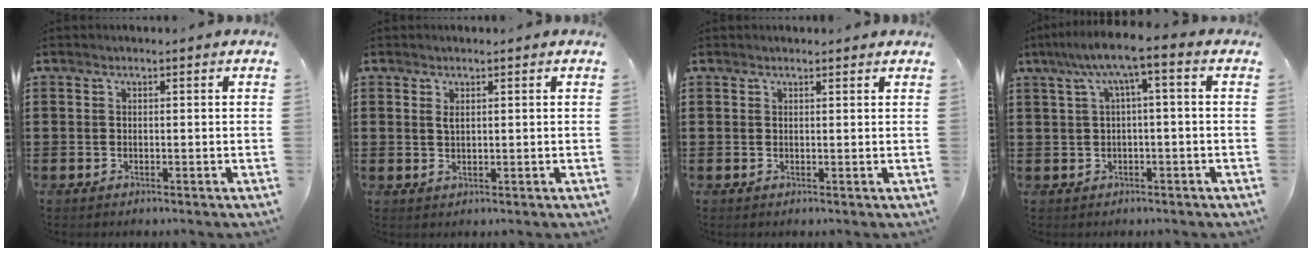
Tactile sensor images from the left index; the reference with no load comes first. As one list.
[{"total": 1.3, "force": [0.5, 0.5, 1.1], "torque": [-0.023, 0.003, 0.009]}, {"total": 0.7, "force": [0.7, 0.2, 0.1], "torque": [-0.005, 0.001, 0.013]}, {"total": 5.1, "force": [0.5, 0.5, 5.1], "torque": [-0.101, 0.002, 0.001]}]